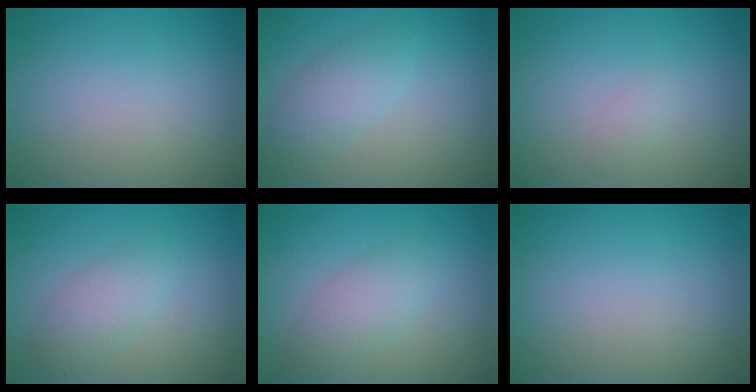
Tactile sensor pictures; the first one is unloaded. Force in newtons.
{"total": 2.9, "press": 2.9, "slide": 0.0}
{"total": 0.7, "press": 0.7, "slide": 0.0}
{"total": 2.5, "press": 2.5, "slide": 0.0}
{"total": 2.9, "press": 2.8, "slide": 0.3}
{"total": 0.0}